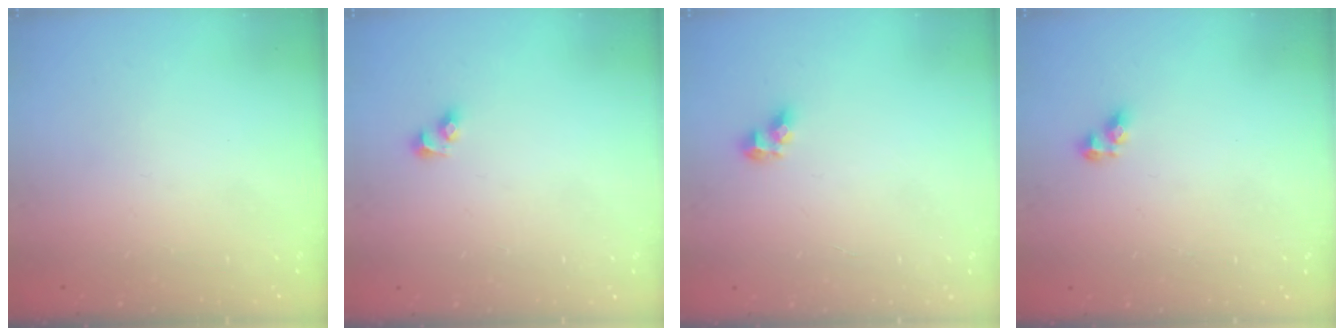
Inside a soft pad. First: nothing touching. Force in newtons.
{"total": 2.7, "press": 2.5, "slide": 1.2}
{"total": 5.2, "press": 5.2, "slide": 0.4}
{"total": 5.2, "press": 5.2, "slide": 0.7}